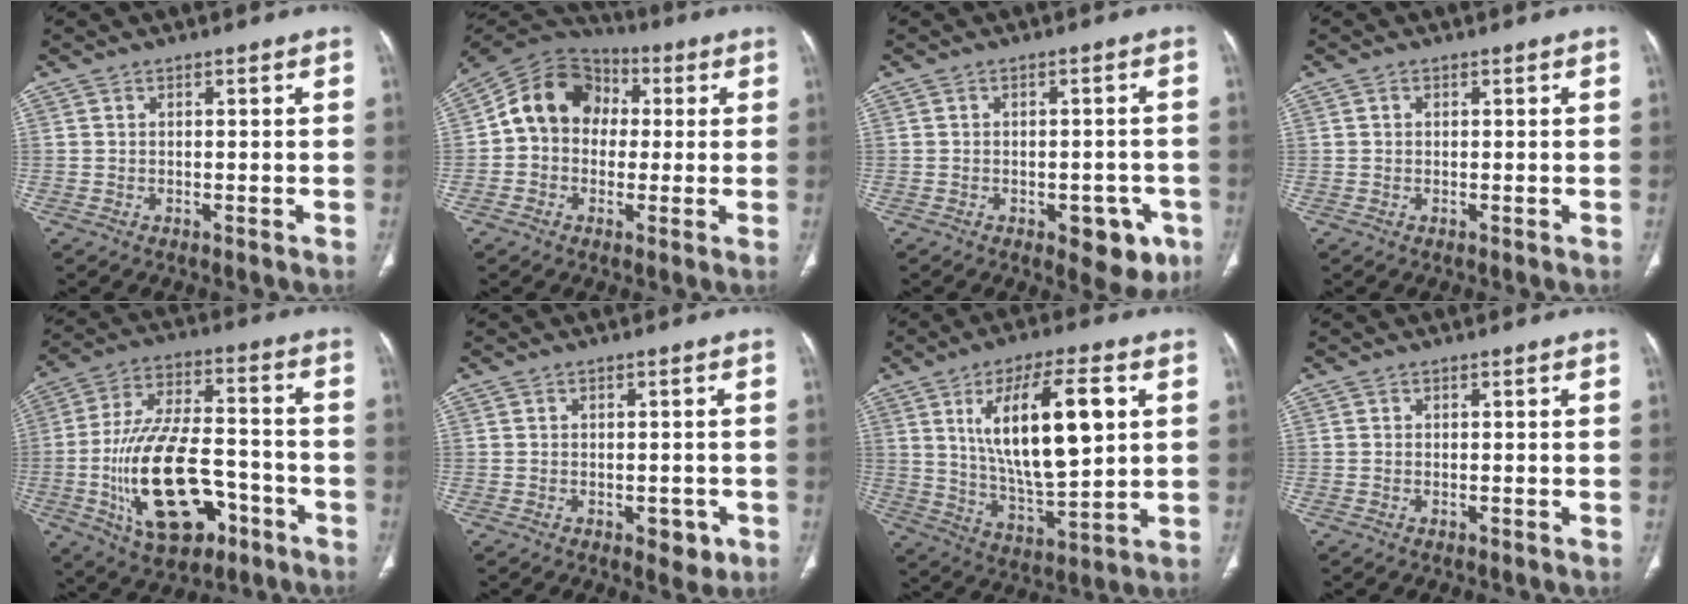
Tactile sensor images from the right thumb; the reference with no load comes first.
{"total": 12.9, "force": [1.2, 10.8, 7.1], "torque": [-0.097, 0.033, 0.007]}
{"total": 7.6, "force": [-3.4, 4.2, 5.4], "torque": [-0.031, 0.010, -0.036]}
{"total": 0.5, "force": [0.1, 0.5, 0.2], "torque": [0.000, 0.001, 0.003]}
{"total": 21.5, "force": [-7.3, 11.3, 16.8], "torque": [-0.293, 0.036, -0.108]}
{"total": 3.6, "force": [-1.5, 2.3, 2.4], "torque": [-0.009, 0.003, -0.015]}
{"total": 19.1, "force": [5.1, 6.7, 17.1], "torque": [-0.283, -0.015, 0.095]}
{"total": 0.0}